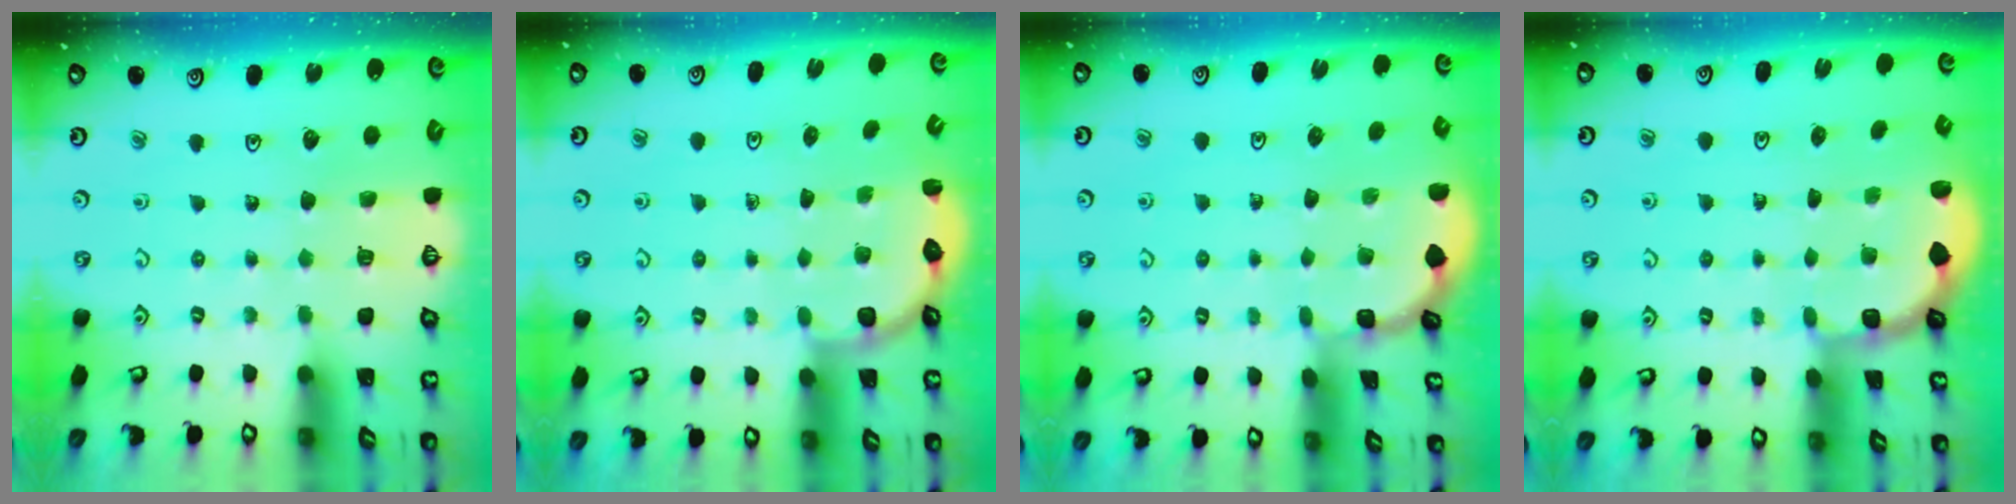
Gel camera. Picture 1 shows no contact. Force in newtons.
{"total": 3.9, "press": 3.6, "slide": 1.5}
{"total": 2.3, "press": 2.3, "slide": 0.1}
{"total": 1.9, "press": 1.8, "slide": 0.7}